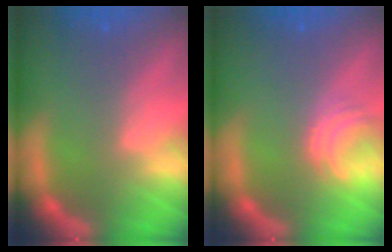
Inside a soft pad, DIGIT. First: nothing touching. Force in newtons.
{"total": 2.5}